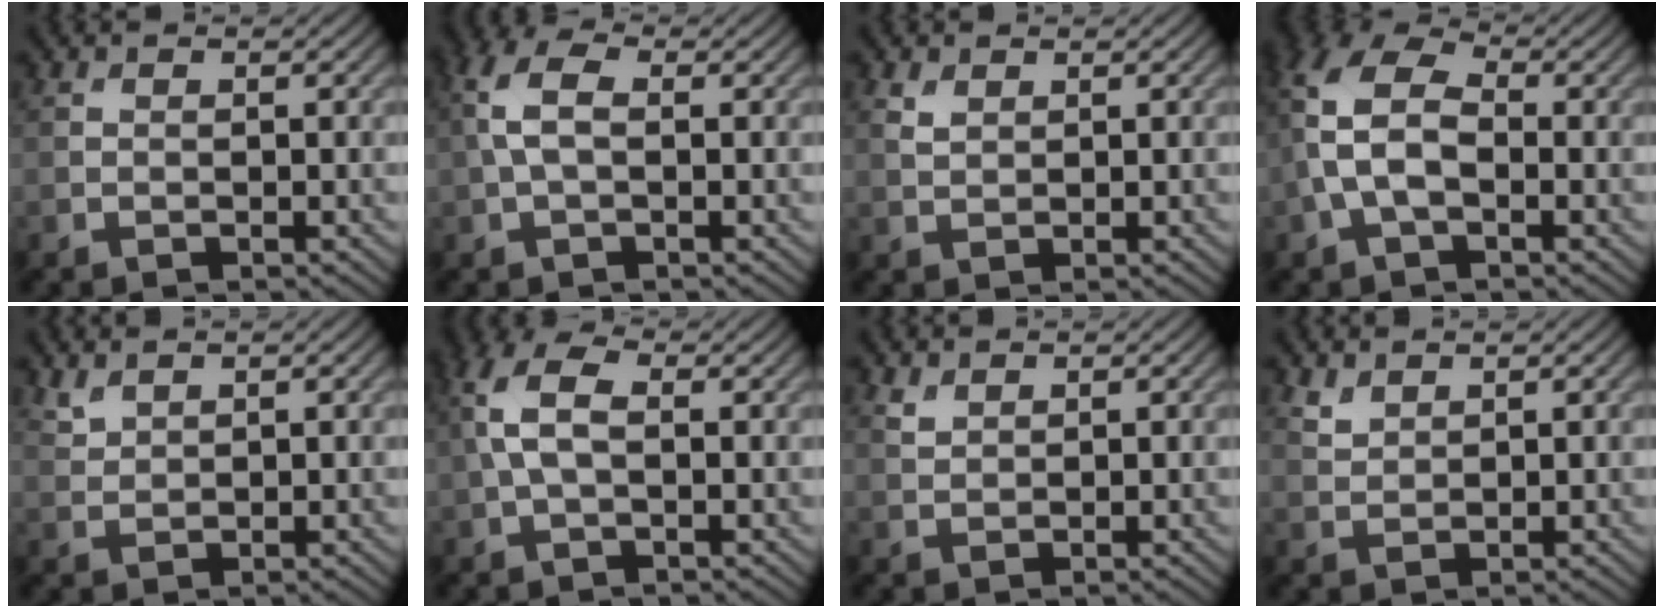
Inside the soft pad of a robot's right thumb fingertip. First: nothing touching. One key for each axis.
{"total": 4.8, "fx": 0.5, "fy": 2.5, "fz": 4.1, "tx": -0.106, "ty": 0.014, "tz": 0.003}
{"total": 1.6, "fx": 1.0, "fy": 0.9, "fz": 0.8, "tx": -0.023, "ty": -0.001, "tz": 0.024}
{"total": 8.3, "fx": -0.4, "fy": 4.9, "fz": 6.7, "tx": -0.164, "ty": 0.017, "tz": -0.020}
{"total": 1.9, "fx": 1.6, "fy": 0.7, "fz": 0.7, "tx": -0.026, "ty": 0.001, "tz": 0.042}
{"total": 6.1, "fx": 0.7, "fy": 3.2, "fz": 5.2, "tx": -0.133, "ty": 0.016, "tz": 0.004}
{"total": 1.4, "fx": 1.2, "fy": 0.6, "fz": 0.5, "tx": -0.019, "ty": -0.001, "tz": 0.029}
{"total": 2.1, "fx": 1.7, "fy": 0.8, "fz": 0.8, "tx": -0.025, "ty": -0.001, "tz": 0.043}